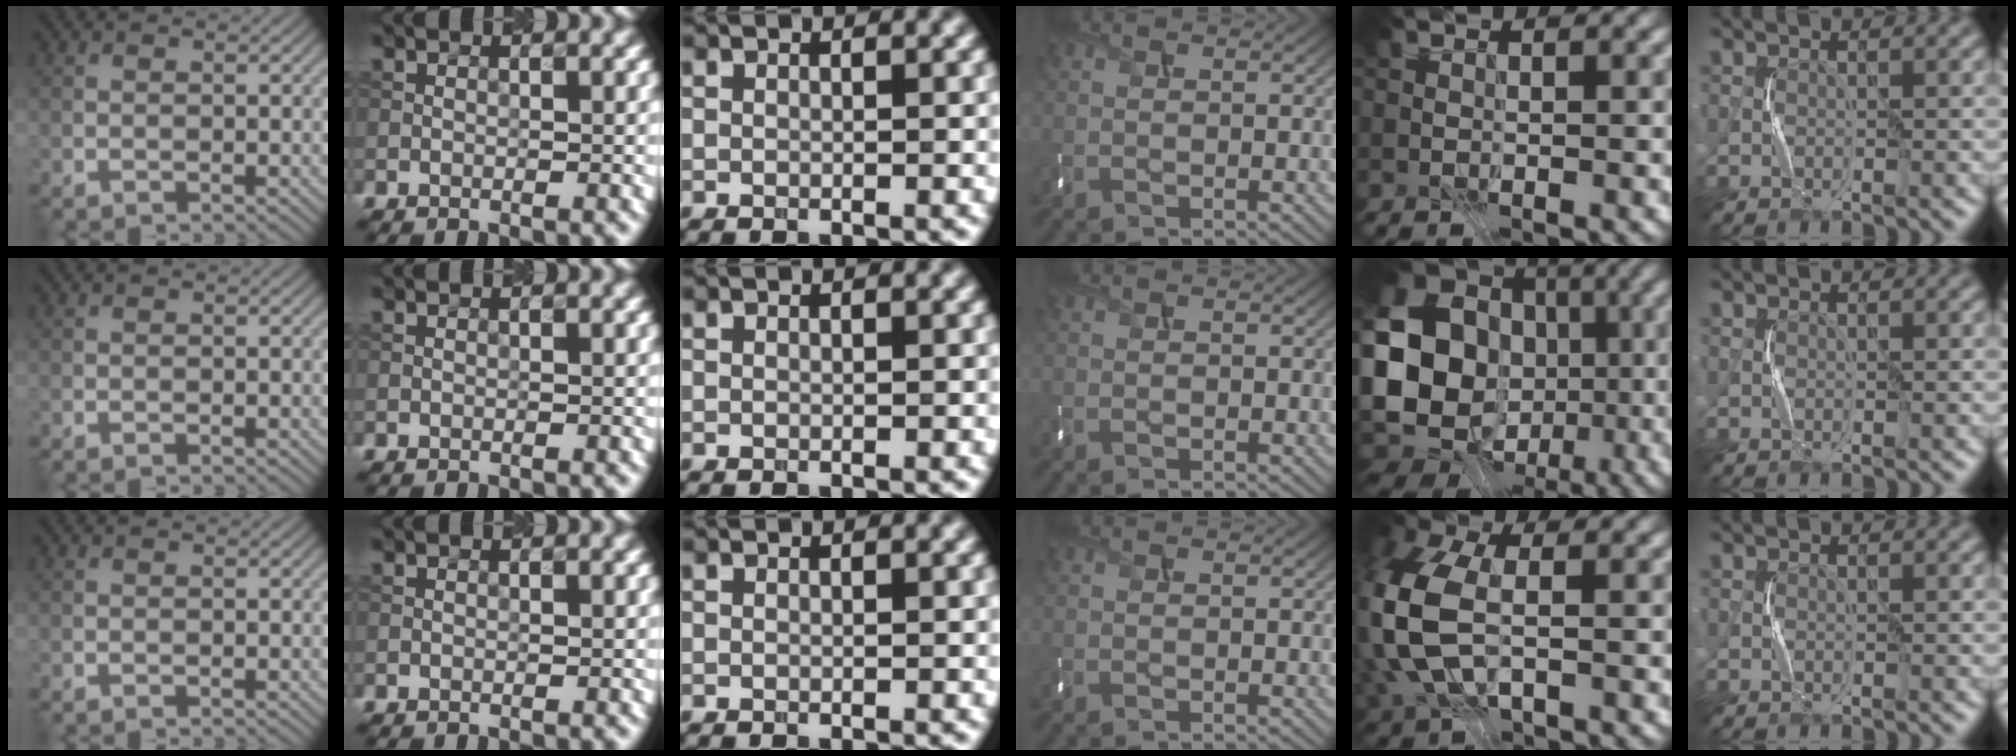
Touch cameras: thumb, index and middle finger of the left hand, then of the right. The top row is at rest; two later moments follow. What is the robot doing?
{"motion": "press", "object": "keyboard"}